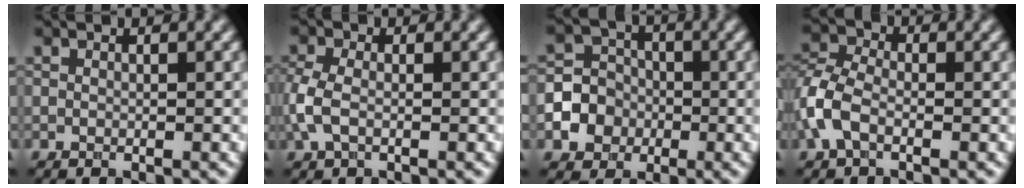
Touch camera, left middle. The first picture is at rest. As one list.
[{"total": 3.1, "force": [-0.7, 1.8, 2.4], "torque": [-0.066, 0.002, -0.022]}, {"total": 6.5, "force": [-2.4, 5.9, 1.5], "torque": [-0.017, 0.003, -0.059]}, {"total": 3.8, "force": [-1.4, 2.3, 2.7], "torque": [-0.066, 0.009, -0.042]}]